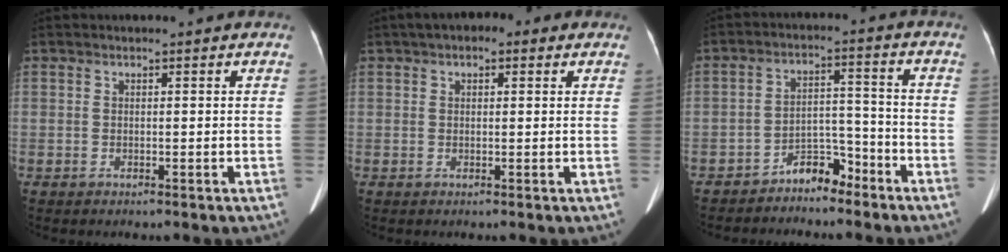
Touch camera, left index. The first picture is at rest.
{"total": 3.9, "force": [1.9, 2.2, 2.5], "torque": [-0.040, 0.026, 0.023]}
{"total": 5.3, "force": [-4.5, 1.9, 1.8], "torque": [-0.025, 0.015, -0.077]}